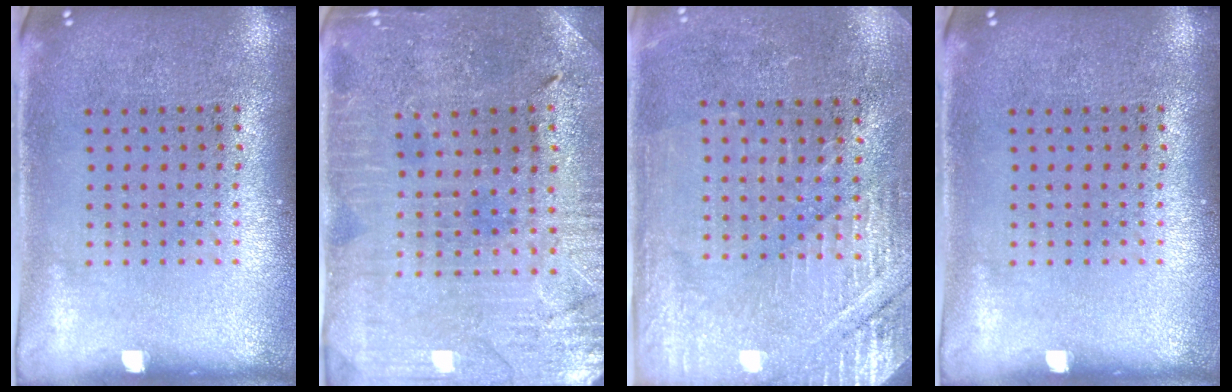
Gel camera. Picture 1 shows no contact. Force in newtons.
{"total": 1.0, "press": 0.9, "slide": 0.2}
{"total": 2.9, "press": 2.8, "slide": 0.5}
{"total": 0.0}